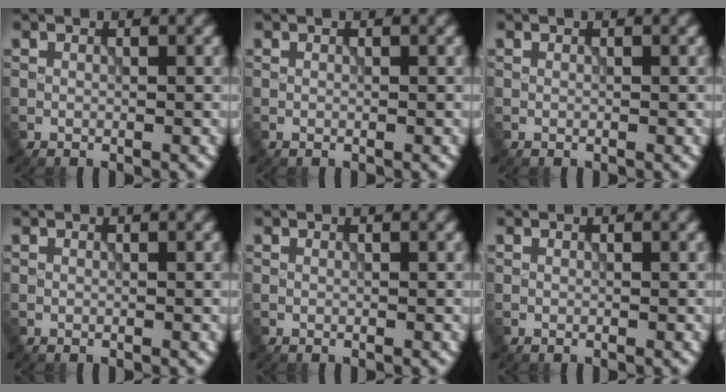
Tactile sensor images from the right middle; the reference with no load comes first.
{"total": 0.0}
{"total": 0.0}
{"total": 0.0}
{"total": 0.0}
{"total": 0.0}